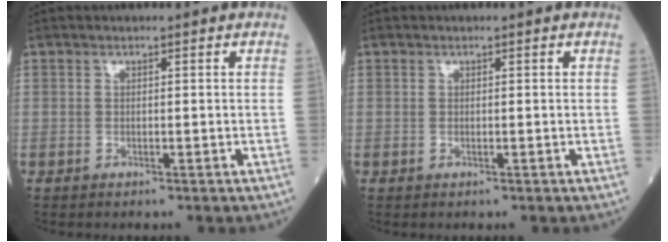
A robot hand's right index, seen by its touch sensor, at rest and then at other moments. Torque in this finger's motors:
{"motor_torque": [0.03, 0.00, -0.01, -0.01]}